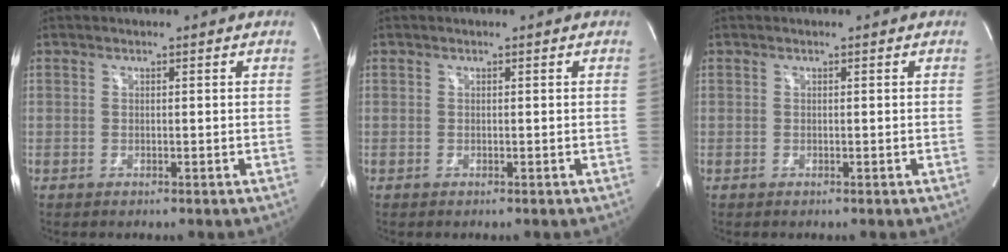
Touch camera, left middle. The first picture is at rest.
{"total": 0.0}
{"total": 0.0}